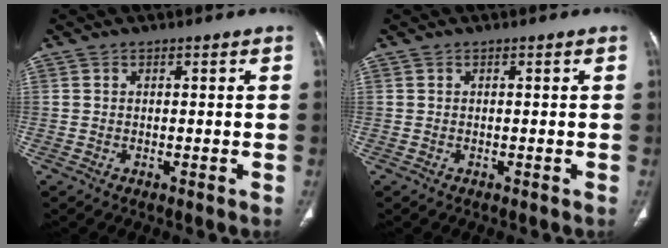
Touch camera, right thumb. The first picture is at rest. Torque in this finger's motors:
{"motor_torque": [0.00, 0.00, 0.00, 0.00, 0.01]}